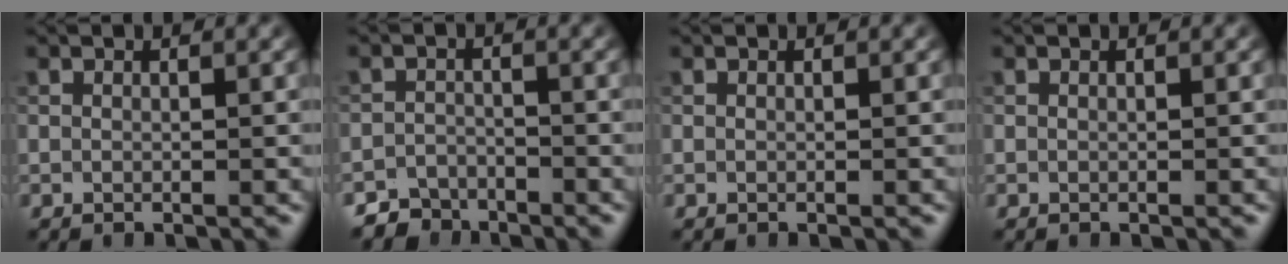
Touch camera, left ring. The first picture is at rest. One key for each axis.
{"total": 3.3, "fx": -3.0, "fy": 1.5, "fz": 0.0, "tx": 0.013, "ty": -0.003, "tz": -0.051}
{"total": 0.0}
{"total": 0.0}